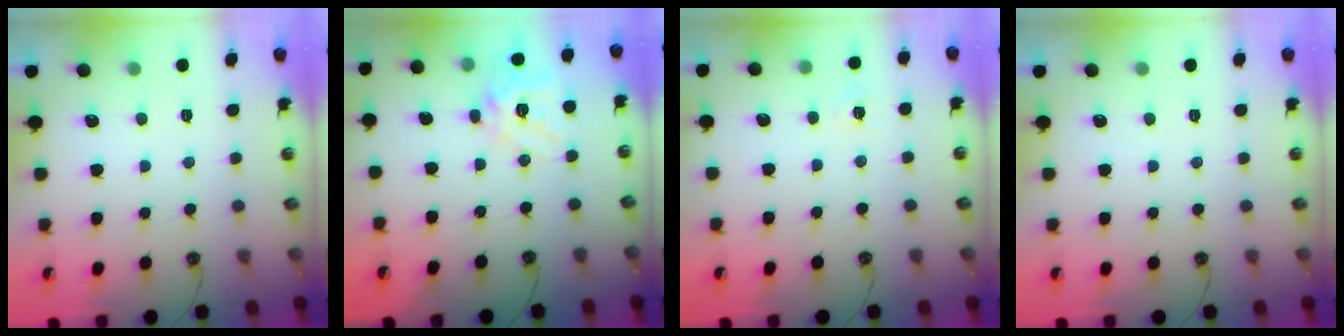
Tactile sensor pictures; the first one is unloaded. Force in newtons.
{"total": 15.1, "press": 14.9, "slide": 2.3}
{"total": 3.7, "press": 3.7, "slide": 0.4}
{"total": 0.0}